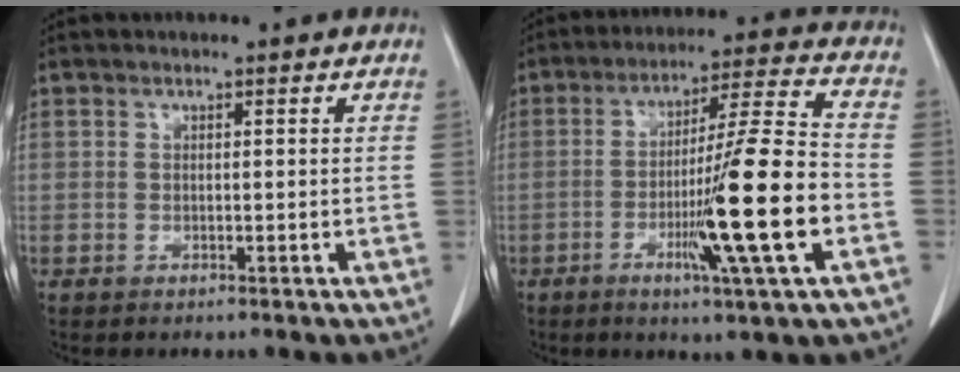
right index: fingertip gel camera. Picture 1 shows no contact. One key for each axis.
{"total": 15.8, "fx": -4.6, "fy": -0.8, "fz": 15.1, "tx": -0.251, "ty": -0.009, "tz": -0.079}